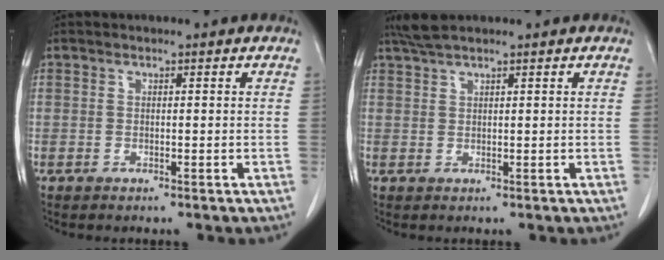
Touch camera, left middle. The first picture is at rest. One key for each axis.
{"total": 2.5, "fx": 2.2, "fy": -0.1, "fz": 1.2, "tx": -0.030, "ty": 0.013, "tz": 0.047}